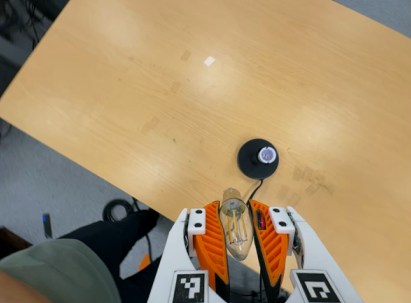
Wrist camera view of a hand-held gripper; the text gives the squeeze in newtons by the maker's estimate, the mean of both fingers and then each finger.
{"total": 20.9, "left": 22.9, "right": 18.8}